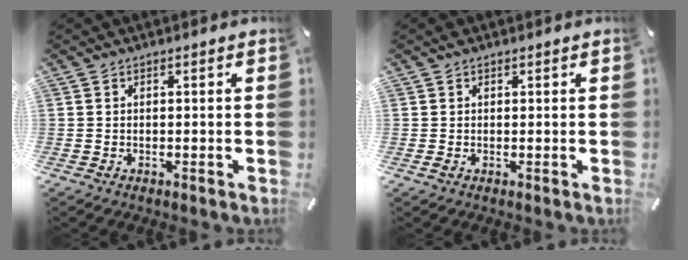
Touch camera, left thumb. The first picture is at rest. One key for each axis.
{"total": 1.1, "fx": 0.6, "fy": 0.9, "fz": 0.3, "tx": 0.001, "ty": 0.001, "tz": 0.009}